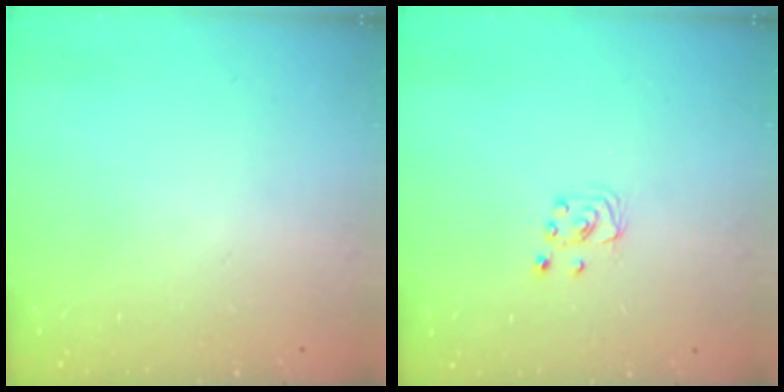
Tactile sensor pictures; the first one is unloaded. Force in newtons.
{"total": 3.9, "press": 3.9, "slide": 0.3}